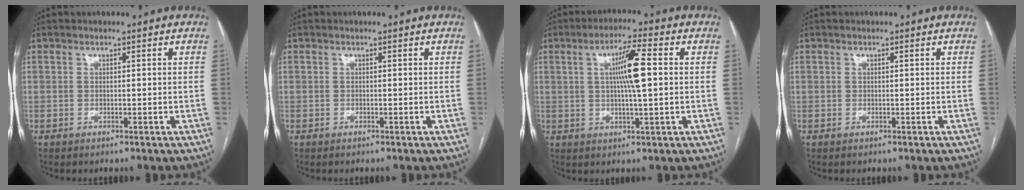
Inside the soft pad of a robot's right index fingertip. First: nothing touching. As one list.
[{"total": 0.0}, {"total": 7.7, "force": [1.1, 0.4, 7.6], "torque": [-0.135, 0.004, 0.015]}, {"total": 0.0}]